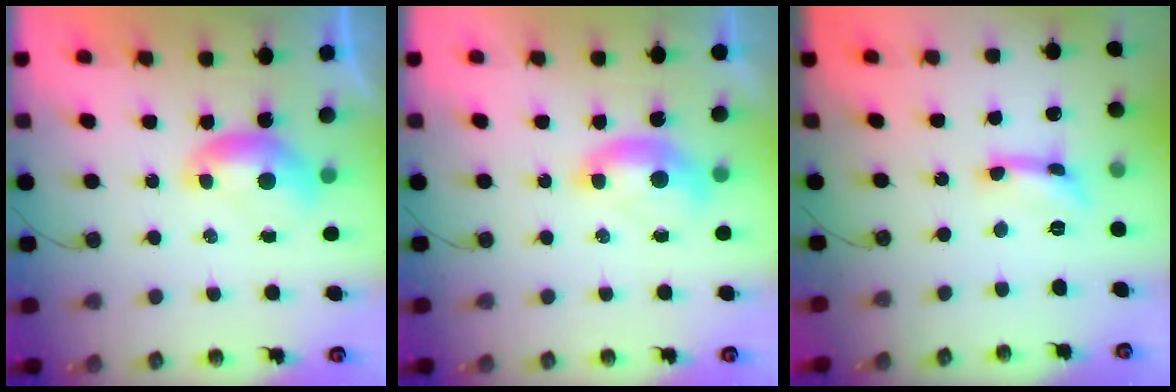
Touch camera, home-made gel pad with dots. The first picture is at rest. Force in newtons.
{"total": 1.5, "press": 1.4, "slide": 0.5}
{"total": 2.1, "press": 2.0, "slide": 0.5}